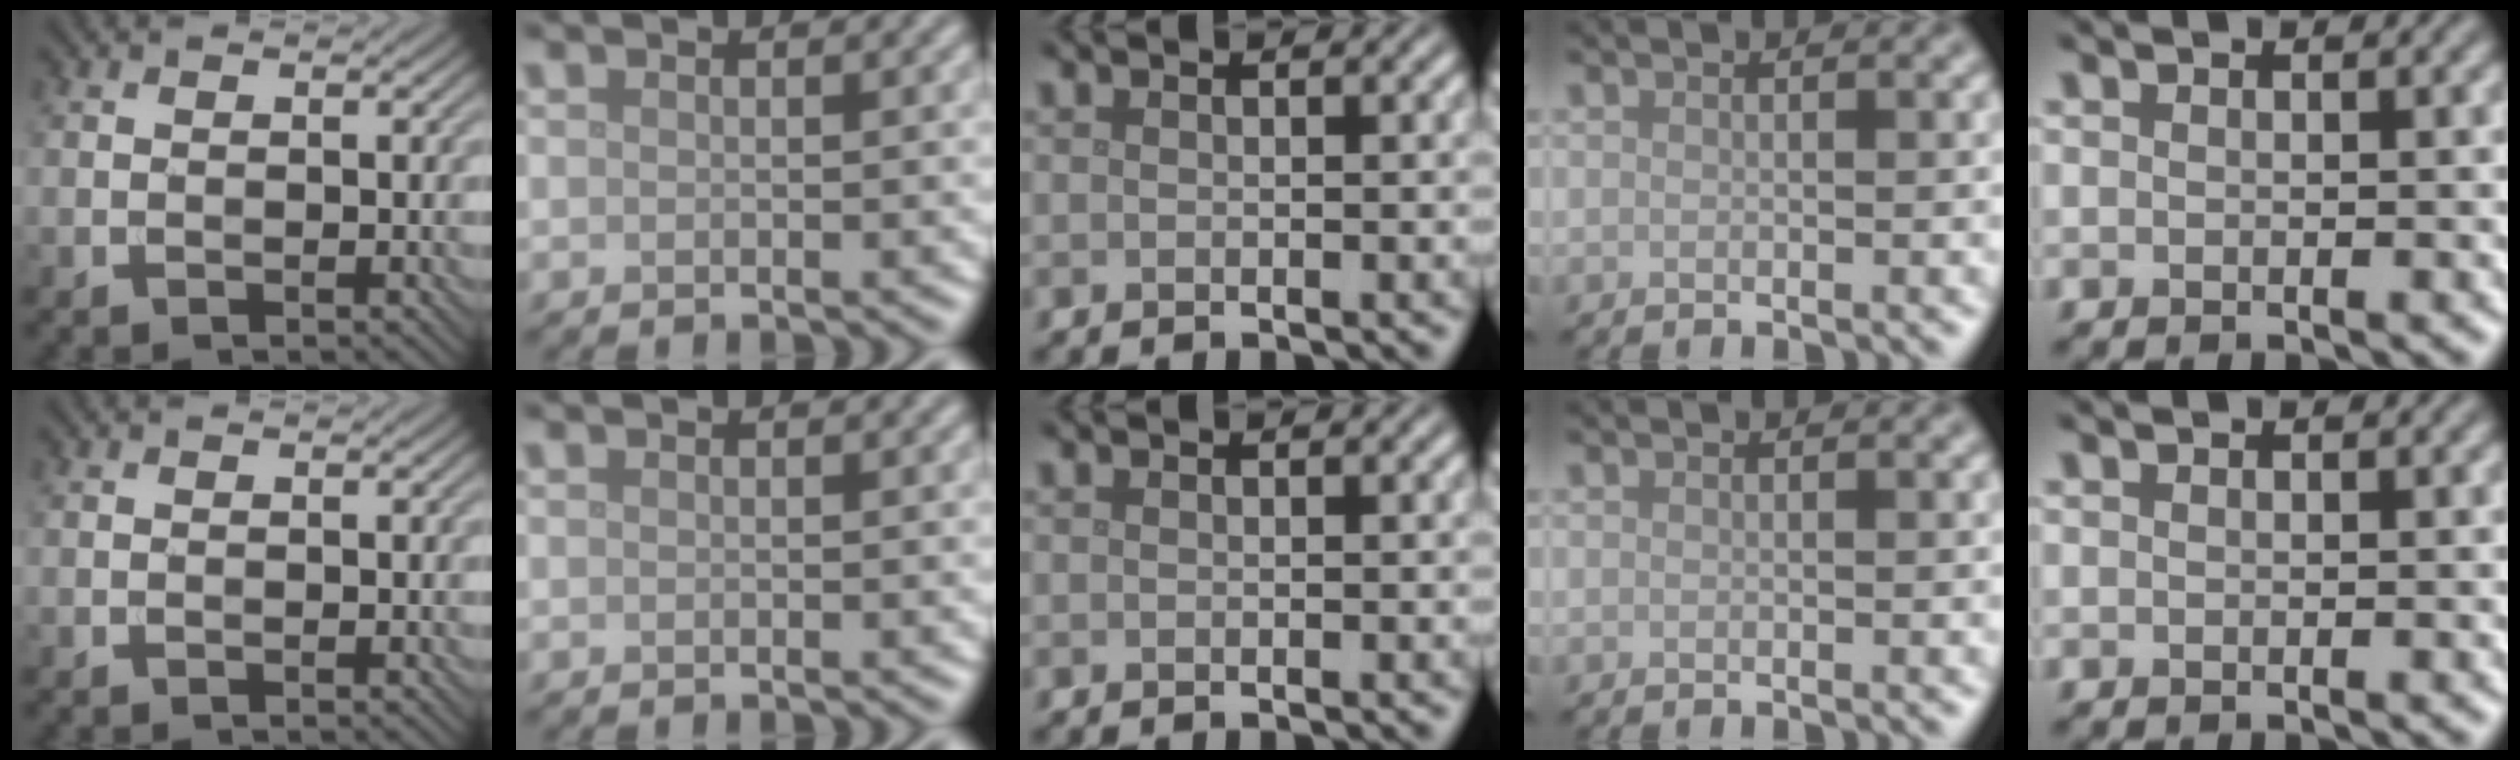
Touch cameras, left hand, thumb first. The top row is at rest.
{}